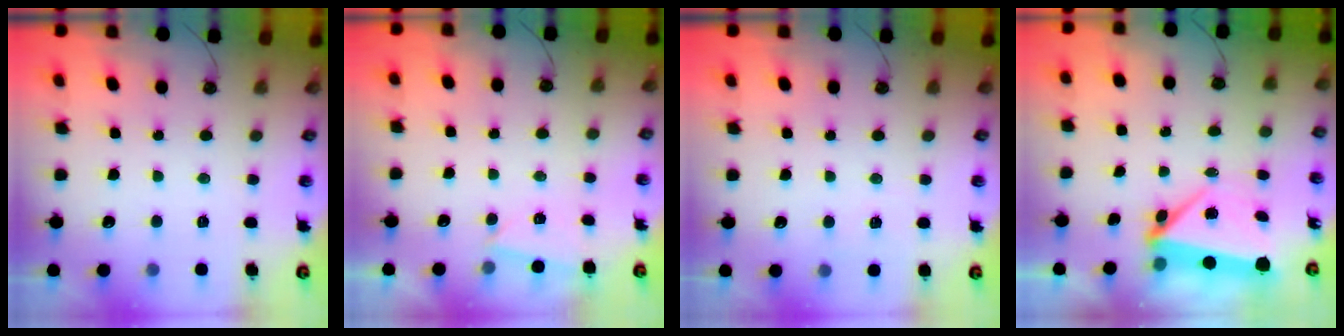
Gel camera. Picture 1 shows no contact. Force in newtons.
{"total": 2.8, "press": 1.6, "slide": 2.3}
{"total": 3.3, "press": 2.2, "slide": 2.5}
{"total": 6.9, "press": 5.3, "slide": 4.4}